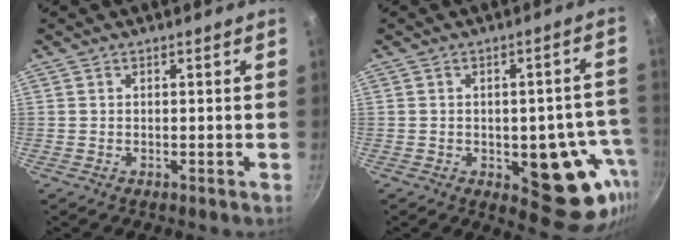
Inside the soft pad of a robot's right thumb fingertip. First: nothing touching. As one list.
[{"total": 15.8, "force": [-4.3, 7.9, 13.0], "torque": [-0.089, 0.006, -0.048]}]